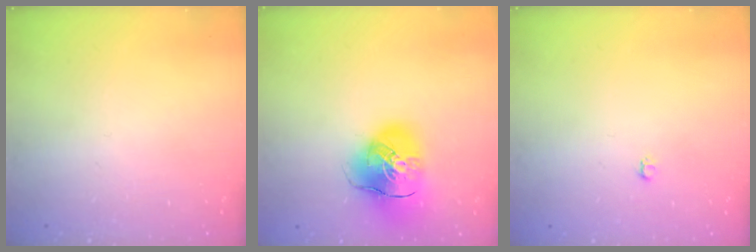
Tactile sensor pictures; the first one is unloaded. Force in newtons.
{"total": 14.8, "press": 14.5, "slide": 2.6}
{"total": 2.6, "press": 2.6, "slide": 0.4}